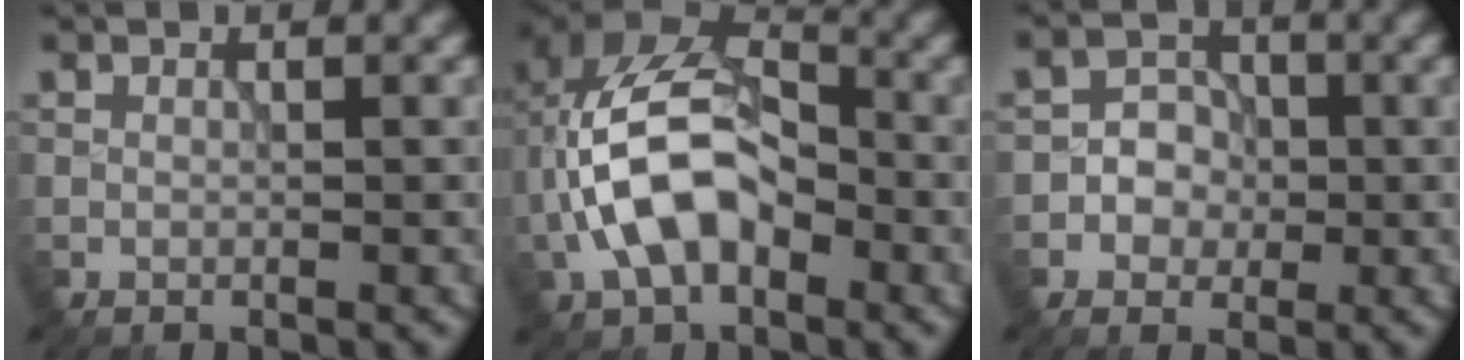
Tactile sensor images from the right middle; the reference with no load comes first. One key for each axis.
{"total": 9.8, "fx": -2.0, "fy": 6.0, "fz": 7.5, "tx": -0.158, "ty": 0.015, "tz": -0.047}
{"total": 2.8, "fx": -0.7, "fy": 2.6, "fz": 1.1, "tx": 0.005, "ty": 0.003, "tz": -0.026}